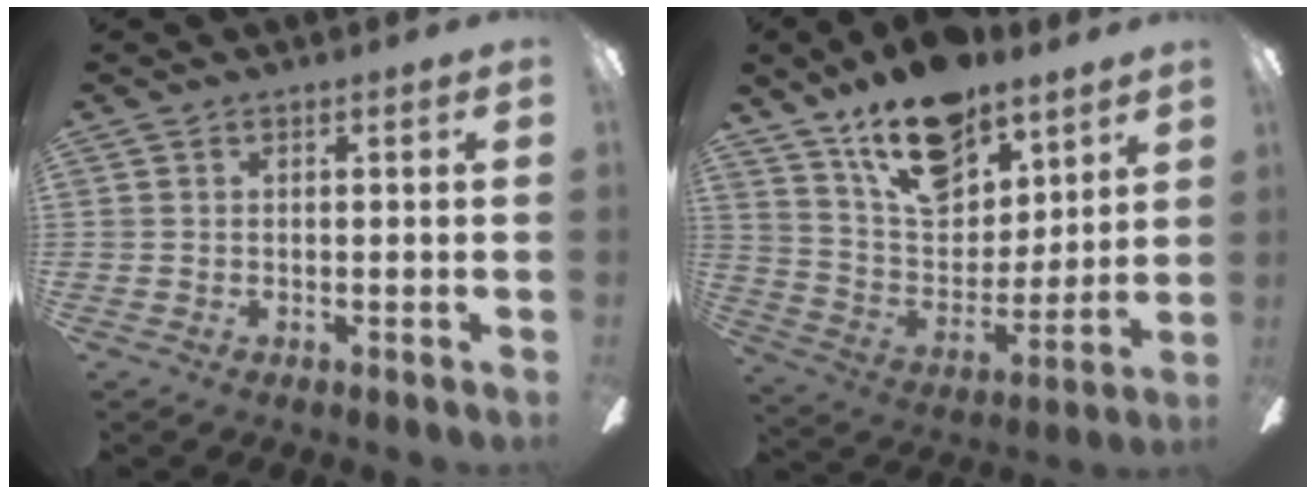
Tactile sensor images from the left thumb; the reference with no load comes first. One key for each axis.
{"total": 19.0, "fx": 12.9, "fy": 10.4, "fz": 9.3, "tx": -0.152, "ty": -0.079, "tz": 0.232}